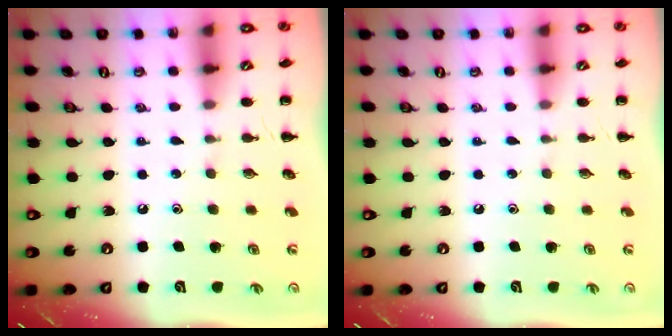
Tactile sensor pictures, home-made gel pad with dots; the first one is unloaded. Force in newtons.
{"total": 0.0}